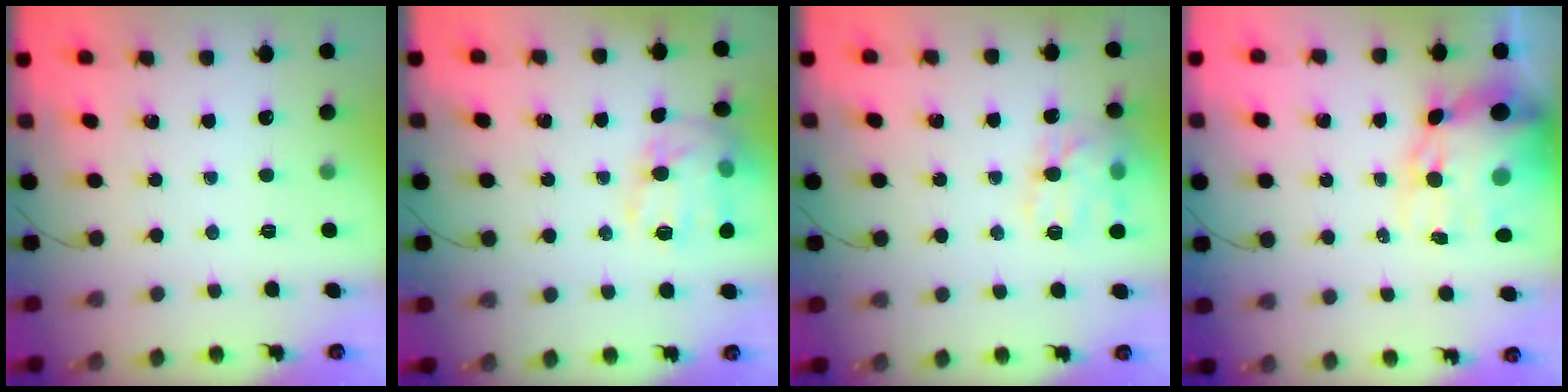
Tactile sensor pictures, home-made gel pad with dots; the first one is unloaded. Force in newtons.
{"total": 13.5, "press": 13.5, "slide": 0.4}
{"total": 13.6, "press": 13.6, "slide": 0.9}
{"total": 15.9, "press": 15.5, "slide": 3.9}